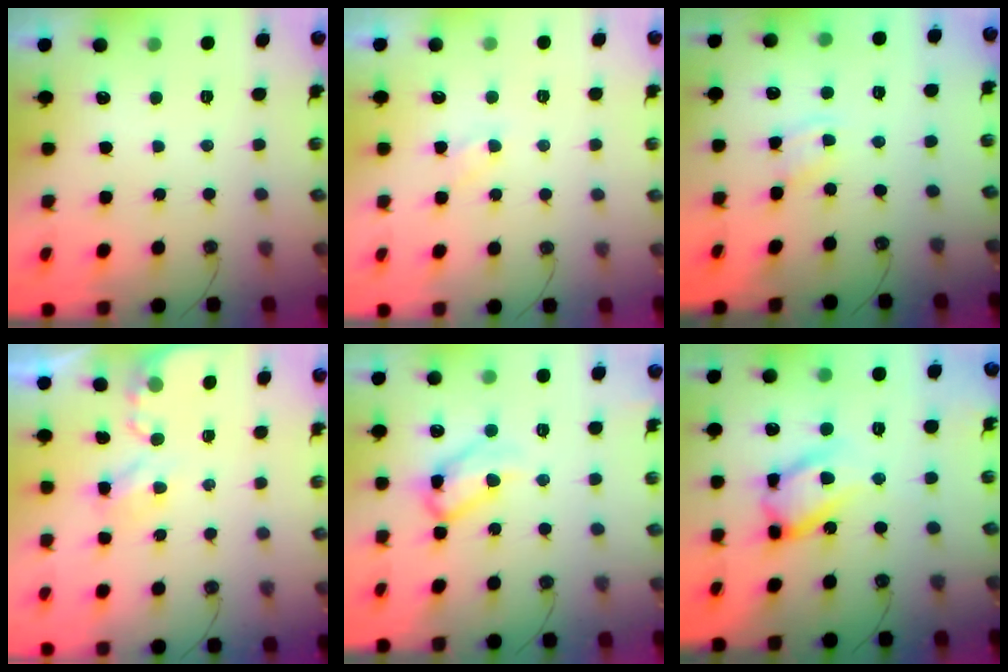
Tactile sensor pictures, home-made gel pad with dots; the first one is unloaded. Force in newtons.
{"total": 4.9, "press": 4.8, "slide": 0.6}
{"total": 2.9, "press": 2.9, "slide": 0.4}
{"total": 2.8, "press": 2.8, "slide": 0.4}
{"total": 12.1, "press": 12.0, "slide": 1.6}
{"total": 16.7, "press": 16.6, "slide": 1.6}